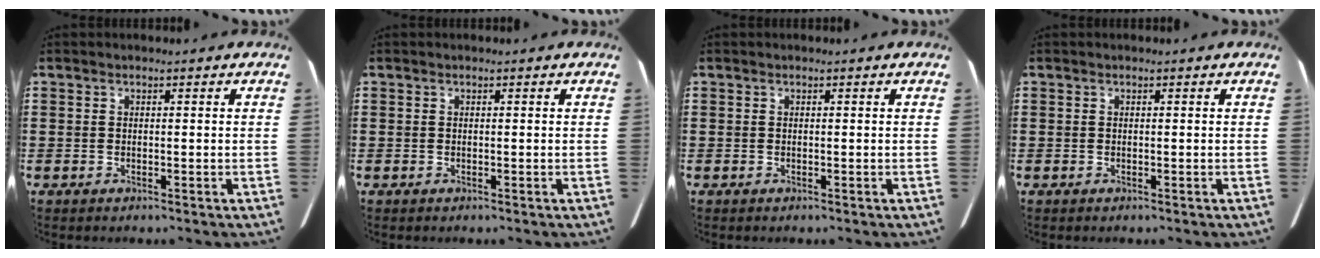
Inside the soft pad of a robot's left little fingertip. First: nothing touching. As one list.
[{"total": 0.0}, {"total": 0.0}, {"total": 0.0}]